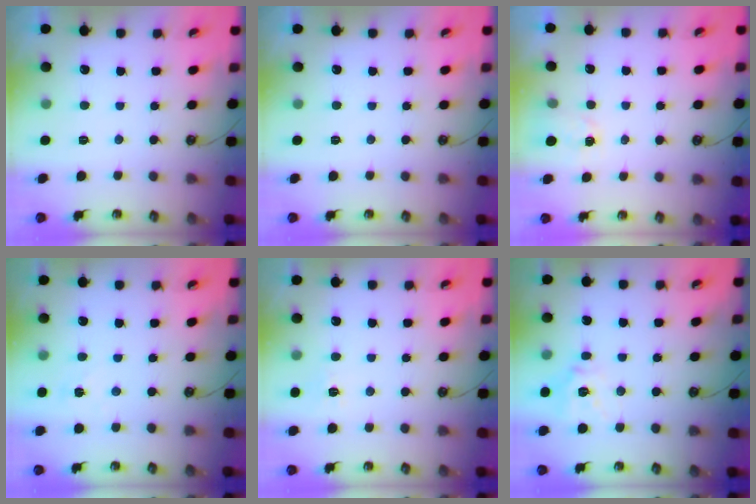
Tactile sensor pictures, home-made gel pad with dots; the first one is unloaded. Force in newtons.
{"total": 0.0}
{"total": 1.8, "press": 1.8, "slide": 0.3}
{"total": 3.2, "press": 3.2, "slide": 0.3}
{"total": 5.5, "press": 5.5, "slide": 0.7}
{"total": 13.2, "press": 13.0, "slide": 2.1}